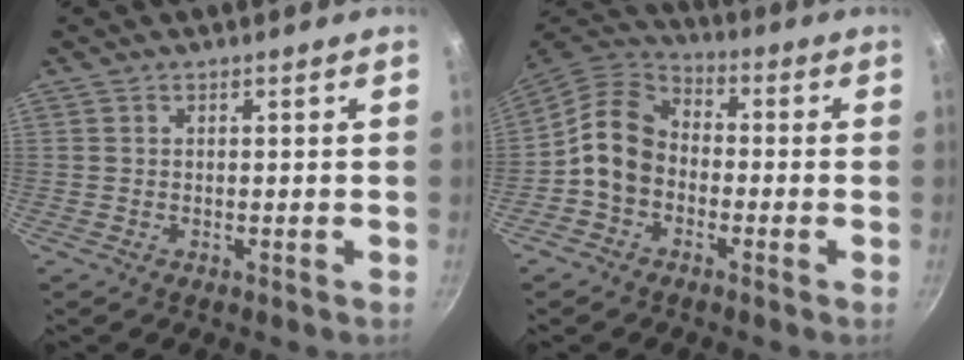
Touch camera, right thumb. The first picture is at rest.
{"total": 10.6, "force": [-2.1, 8.2, 6.4], "torque": [-0.095, 0.037, -0.059]}